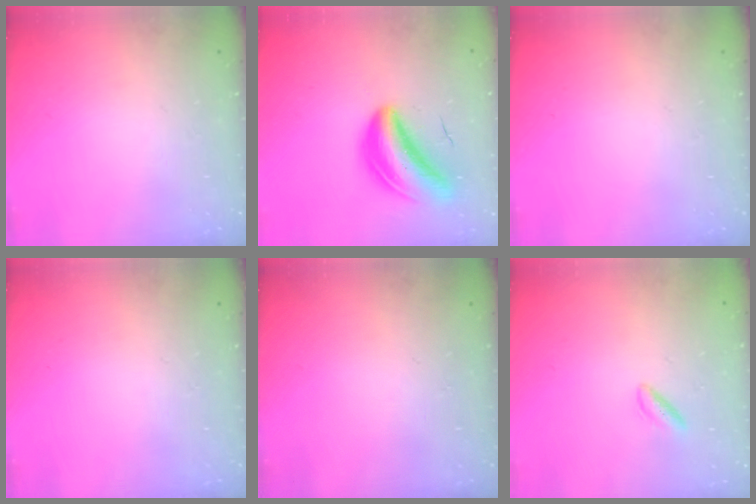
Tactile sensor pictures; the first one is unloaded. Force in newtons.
{"total": 8.9, "press": 8.5, "slide": 2.4}
{"total": 0.0}
{"total": 0.0}
{"total": 0.0}
{"total": 2.5, "press": 2.1, "slide": 1.2}